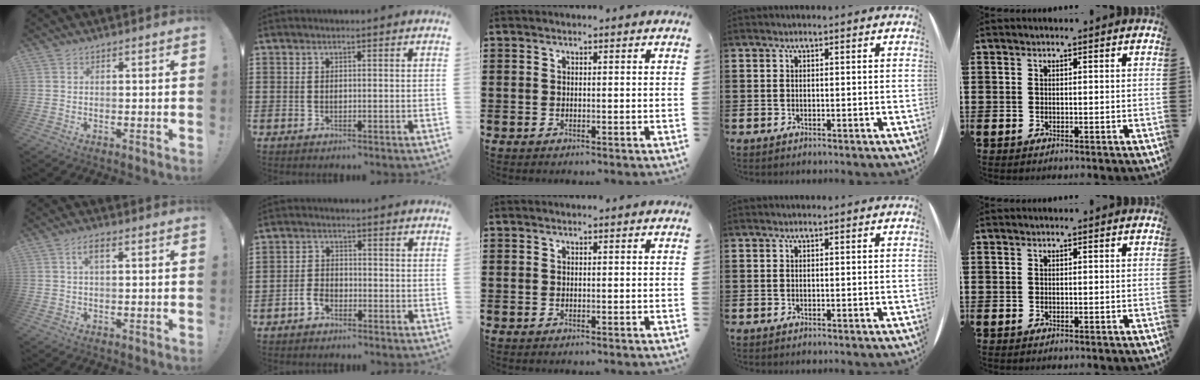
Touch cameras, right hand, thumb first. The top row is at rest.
{"thumb": {"total": 3.8, "force": [1.4, 1.8, 3.0], "torque": [-0.053, 0.007, 0.022]}, "index": {"total": 2.6, "force": [-1.9, 1.6, 0.9], "torque": [-0.028, 0.000, -0.041]}}